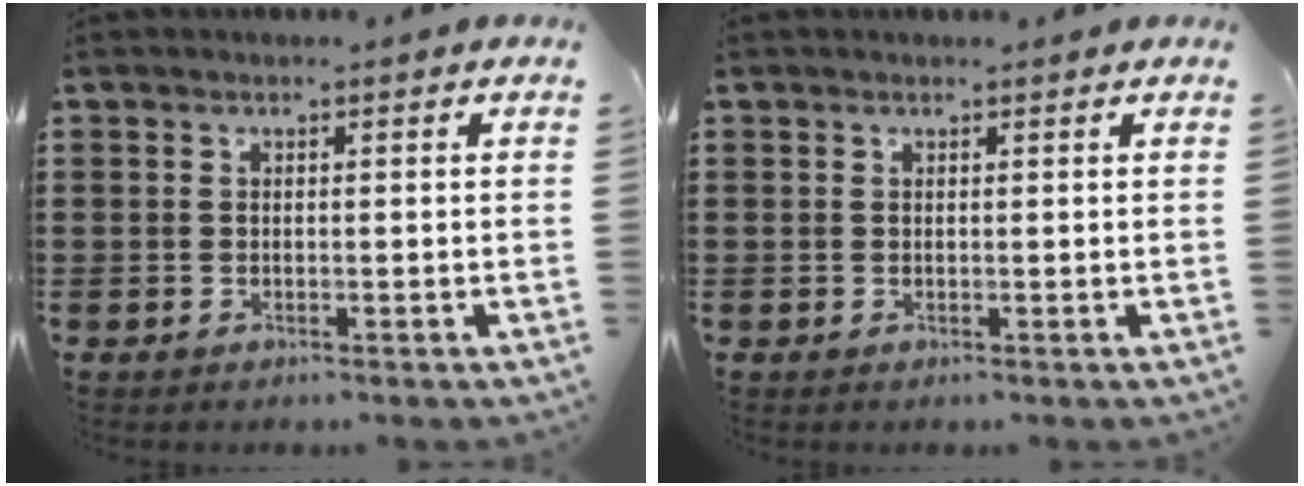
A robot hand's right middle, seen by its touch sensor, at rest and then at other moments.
{"total": 0.0}